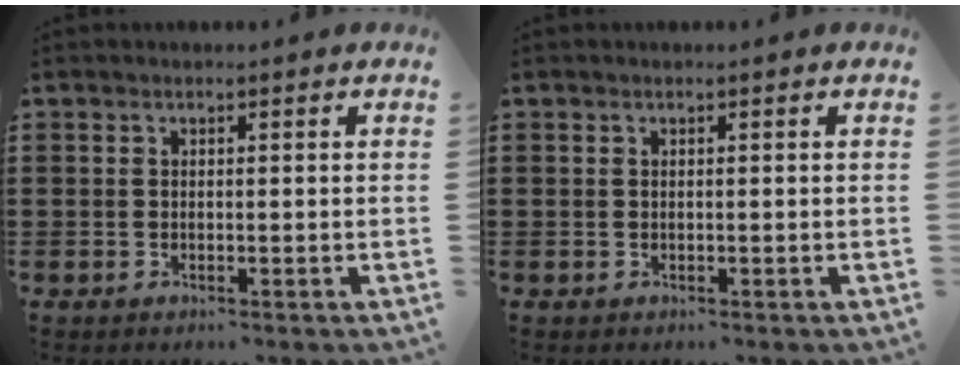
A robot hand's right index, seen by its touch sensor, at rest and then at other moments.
{"total": 0.0}